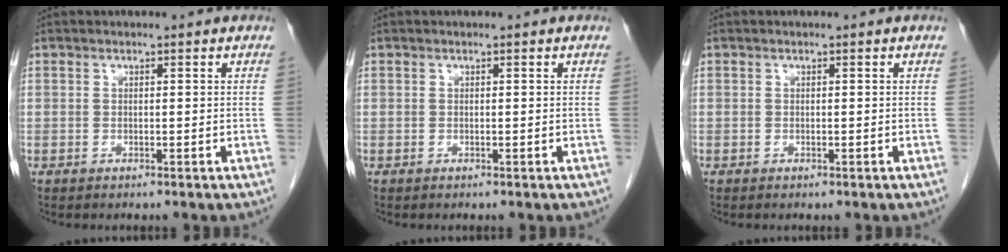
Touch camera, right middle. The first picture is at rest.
{"total": 0.0}
{"total": 0.0}